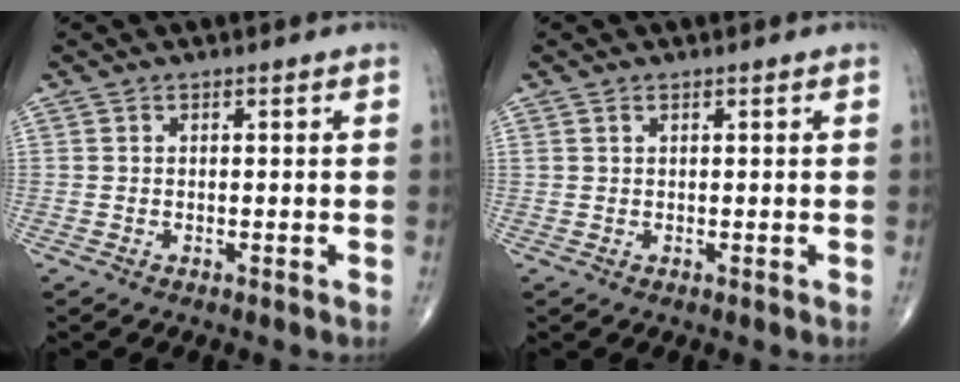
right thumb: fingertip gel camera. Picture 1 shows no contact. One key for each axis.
{"total": 0.5, "fx": 0.4, "fy": 0.2, "fz": 0.3, "tx": -0.006, "ty": 0.003, "tz": 0.009}